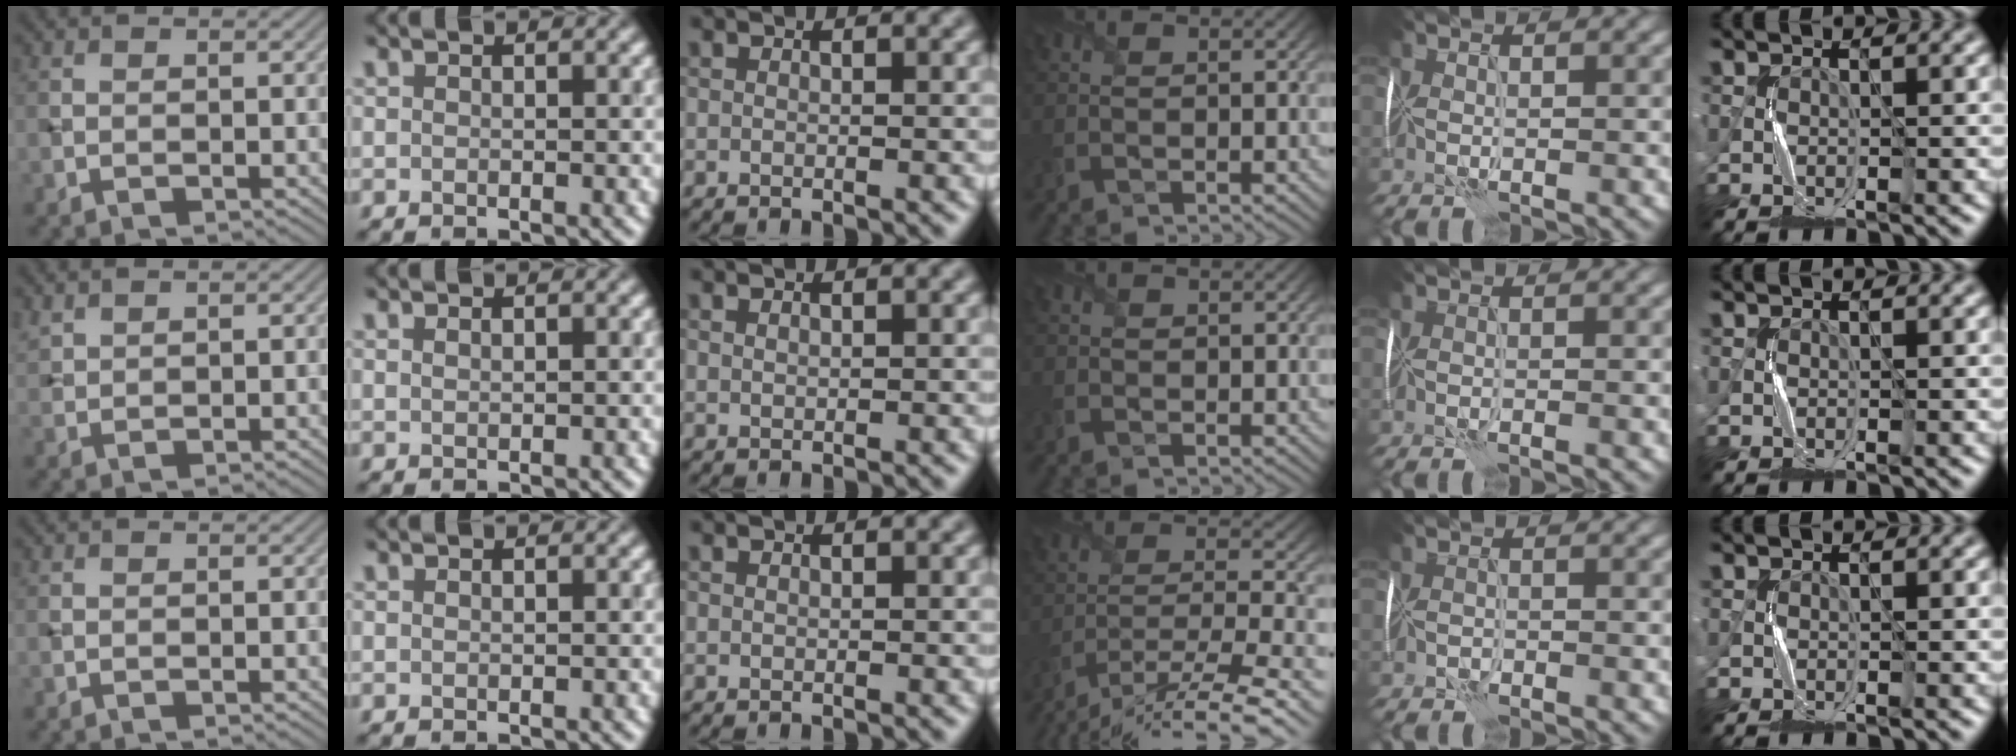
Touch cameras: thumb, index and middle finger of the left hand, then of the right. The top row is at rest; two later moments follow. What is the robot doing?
{"motion": "fold", "object": "wrapping paper"}